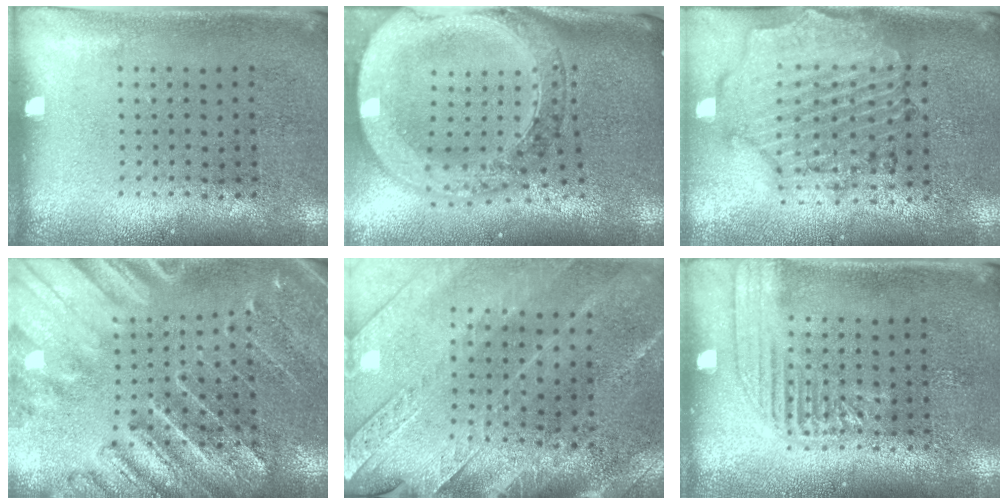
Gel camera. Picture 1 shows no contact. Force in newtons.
{"total": 4.0, "press": 3.0, "slide": 2.6}
{"total": 1.5, "press": 1.5, "slide": 0.3}
{"total": 3.2, "press": 3.0, "slide": 1.0}
{"total": 2.9, "press": 2.8, "slide": 0.4}
{"total": 2.1, "press": 2.1, "slide": 0.3}